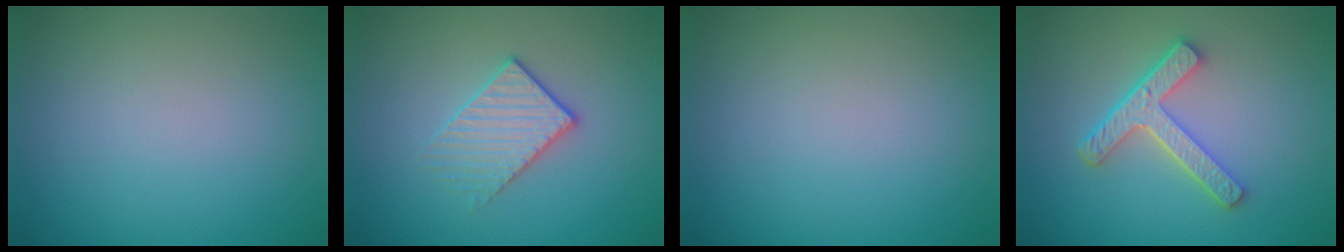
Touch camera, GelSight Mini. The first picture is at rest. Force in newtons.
{"total": 2.2, "press": 1.9, "slide": 1.2}
{"total": 0.0}
{"total": 4.3, "press": 3.3, "slide": 2.8}